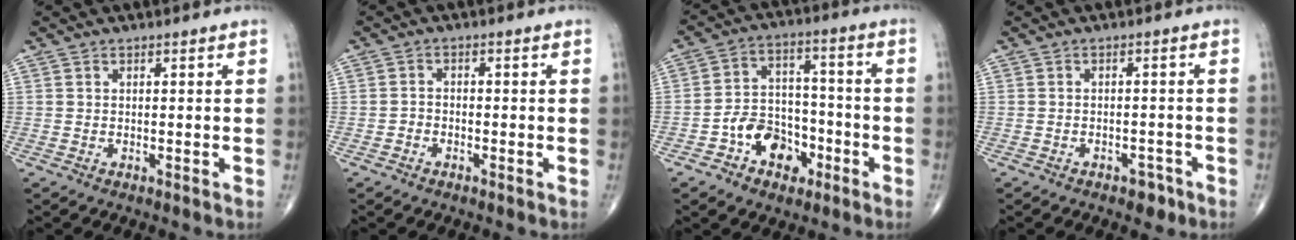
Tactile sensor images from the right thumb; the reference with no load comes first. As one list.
[{"total": 1.6, "force": [-0.9, 1.2, 0.5], "torque": [-0.004, 0.008, -0.018]}, {"total": 10.8, "force": [-4.9, 7.8, 5.7], "torque": [-0.053, 0.048, -0.083]}, {"total": 2.6, "force": [-1.7, 1.6, 1.2], "torque": [-0.007, 0.011, -0.019]}]